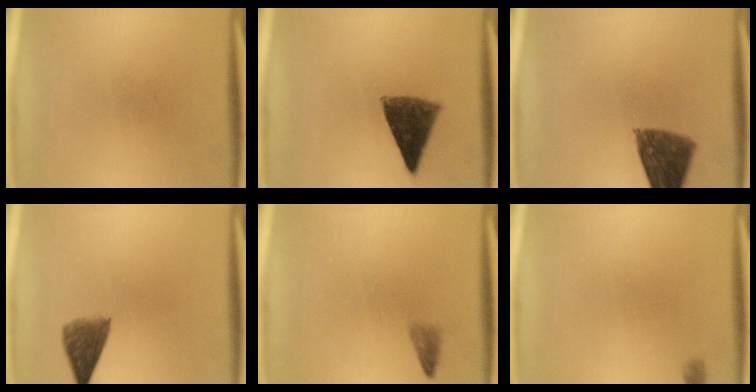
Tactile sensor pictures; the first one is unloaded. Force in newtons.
{"total": 8.8}
{"total": 9.4}
{"total": 4.7}
{"total": 1.2}
{"total": 0.7}